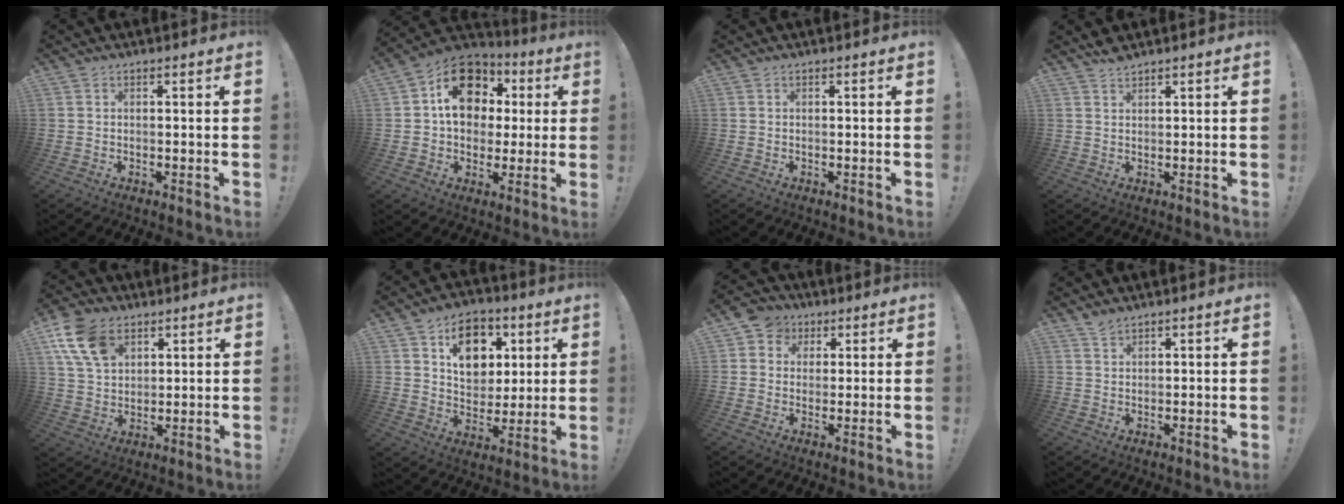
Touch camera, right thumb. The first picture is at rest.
{"total": 16.7, "force": [4.1, 13.3, 9.2], "torque": [-0.117, 0.001, 0.082]}
{"total": 0.0}
{"total": 2.1, "force": [2.0, 0.4, 0.6], "torque": [-0.006, -0.013, 0.036]}
{"total": 13.8, "force": [6.7, 9.4, 7.6], "torque": [-0.127, -0.021, 0.131]}
{"total": 13.4, "force": [6.0, 9.9, 6.6], "torque": [-0.078, -0.024, 0.112]}
{"total": 6.0, "force": [1.7, 5.5, 1.5], "torque": [-0.019, -0.001, 0.033]}
{"total": 2.4, "force": [2.2, 0.6, 0.8], "torque": [-0.011, -0.011, 0.040]}